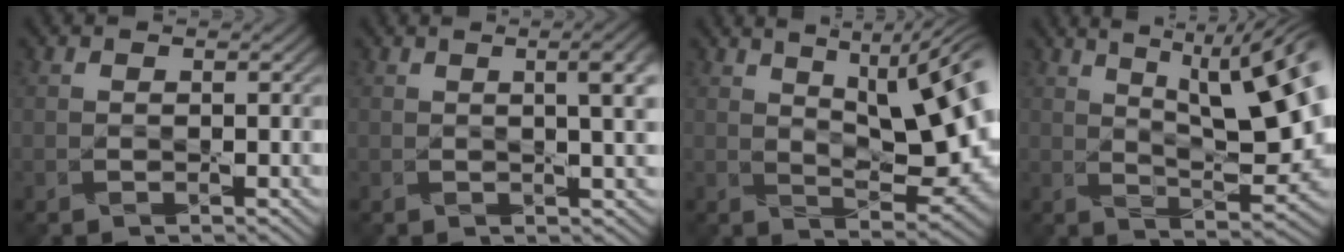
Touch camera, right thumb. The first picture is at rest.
{"total": 4.6, "force": [1.1, 1.1, 4.3], "torque": [-0.058, 0.012, 0.019]}
{"total": 14.7, "force": [5.0, 5.4, 12.8], "torque": [-0.193, 0.030, 0.078]}
{"total": 14.0, "force": [4.9, 4.7, 12.3], "torque": [-0.188, 0.021, 0.067]}